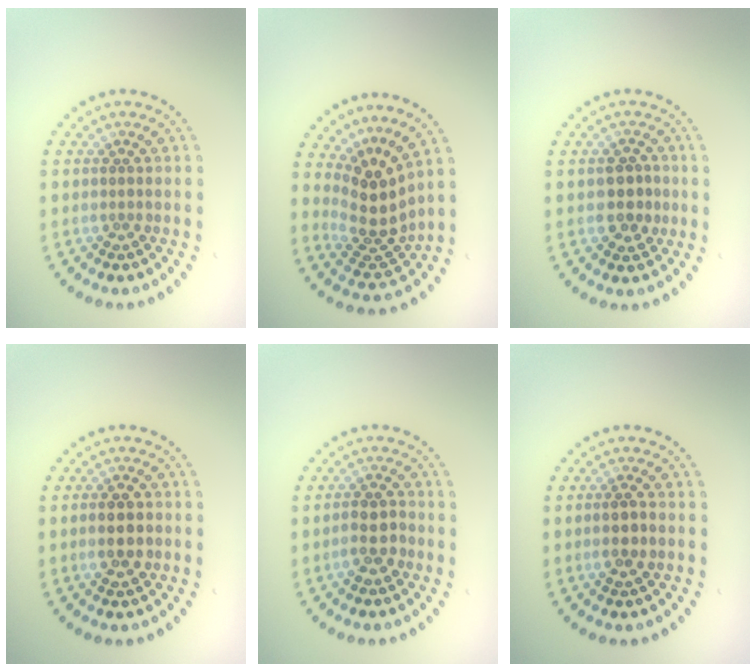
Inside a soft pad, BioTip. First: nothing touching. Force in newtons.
{"total": 4.1, "press": 2.8, "slide": 2.9}
{"total": 2.4, "press": 2.4, "slide": 0.5}
{"total": 2.7, "press": 2.7, "slide": 0.5}
{"total": 2.3, "press": 2.2, "slide": 0.7}
{"total": 1.3, "press": 1.2, "slide": 0.5}